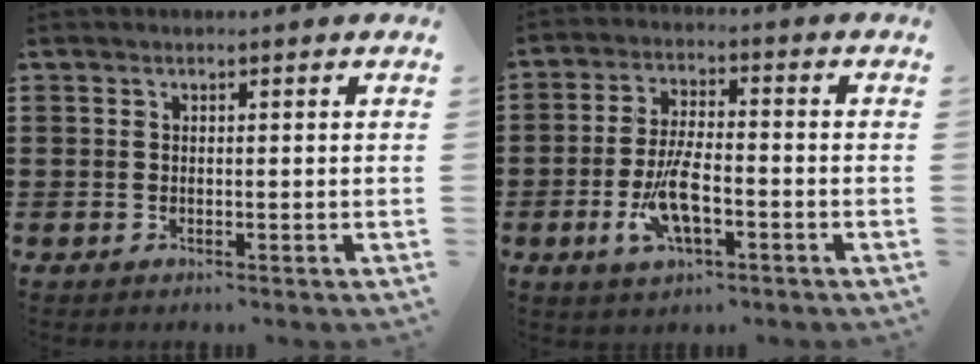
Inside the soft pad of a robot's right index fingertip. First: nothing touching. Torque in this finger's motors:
{"motor_torque": [2.14, 0.00, 0.36, 0.07]}